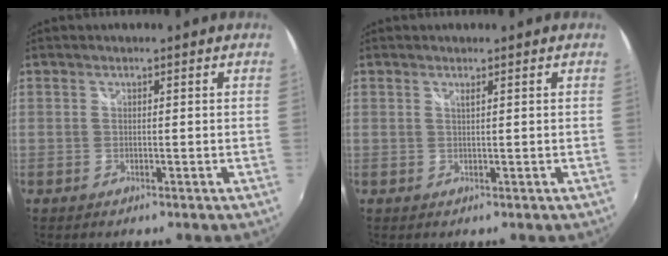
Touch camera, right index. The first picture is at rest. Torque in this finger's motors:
{"motor_torque": [0.11, 0.13, 0.07, 0.02]}